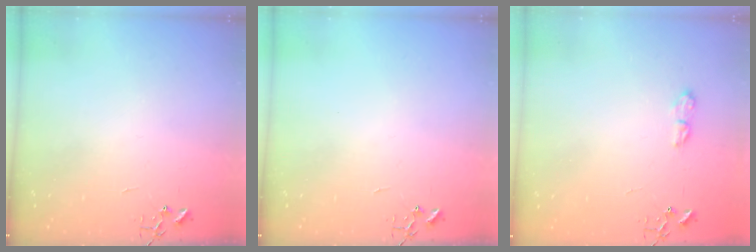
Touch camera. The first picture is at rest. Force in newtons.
{"total": 0.0}
{"total": 7.0, "press": 7.0, "slide": 0.8}